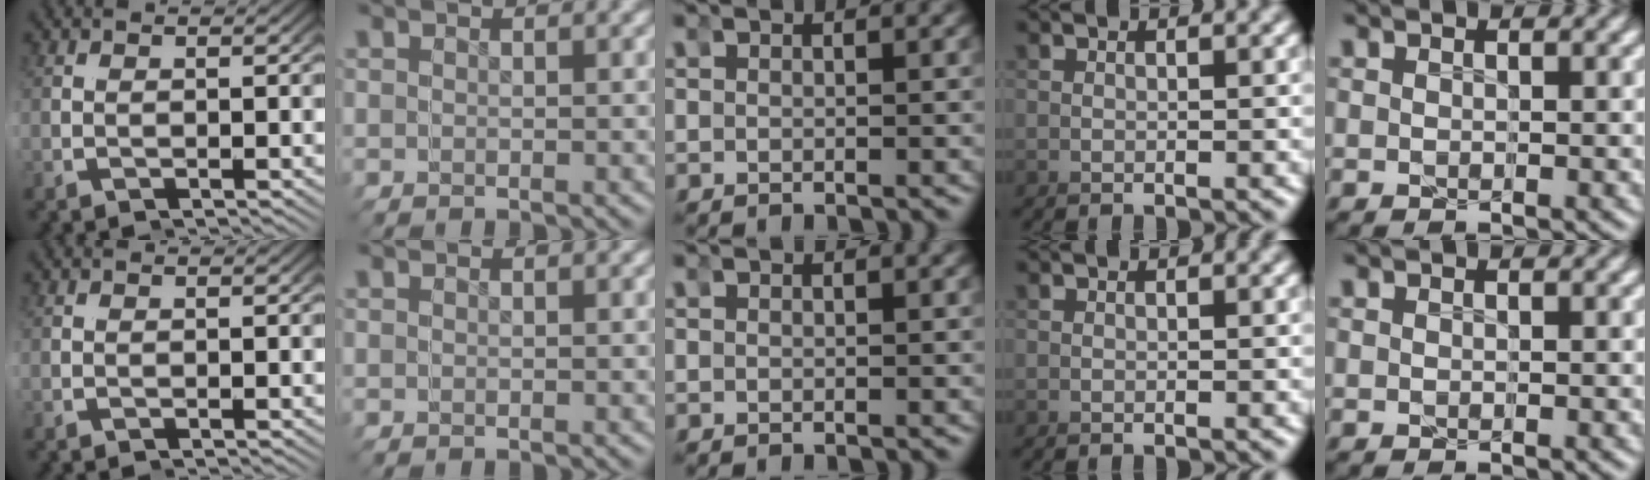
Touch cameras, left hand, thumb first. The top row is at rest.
{}